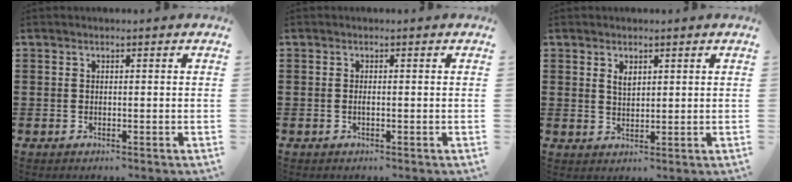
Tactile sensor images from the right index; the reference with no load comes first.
{"total": 0.5, "force": [-0.1, 0.1, 0.5], "torque": [-0.010, -0.002, -0.002]}
{"total": 2.0, "force": [1.2, 1.0, 1.3], "torque": [-0.020, -0.001, 0.019]}